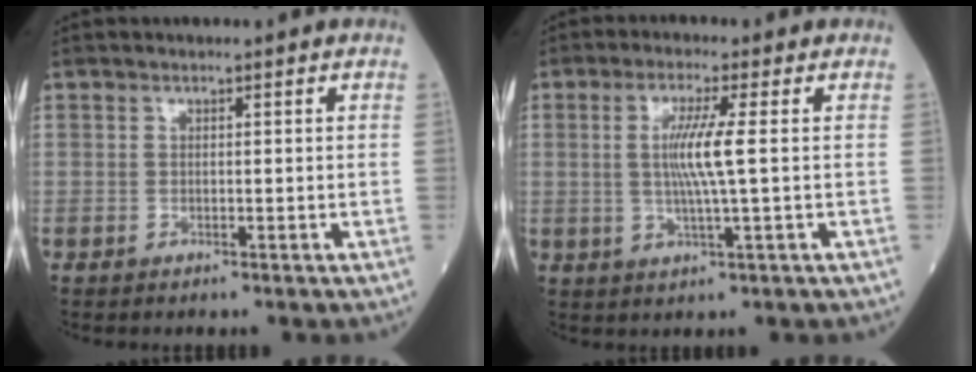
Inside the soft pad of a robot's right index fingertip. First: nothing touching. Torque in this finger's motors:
{"motor_torque": [0.63, 0.07, 0.45, 0.14]}